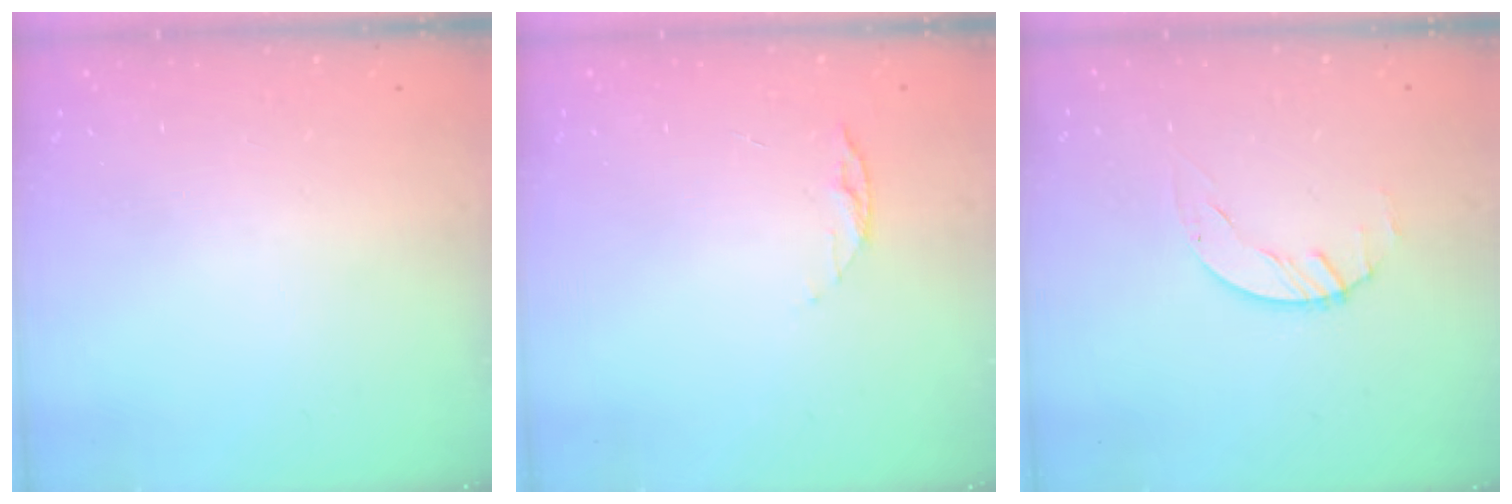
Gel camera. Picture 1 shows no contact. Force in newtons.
{"total": 4.9, "press": 4.8, "slide": 0.5}
{"total": 1.5, "press": 1.5, "slide": 0.2}